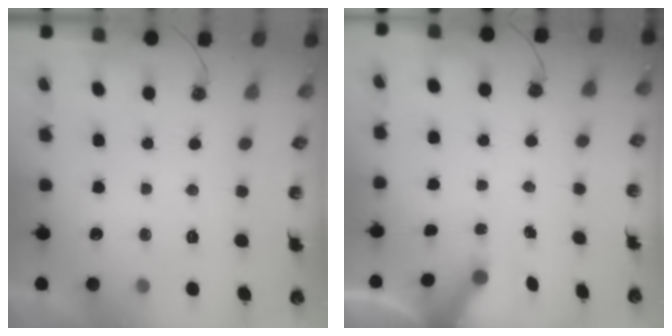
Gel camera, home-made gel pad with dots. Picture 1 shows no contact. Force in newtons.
{"total": 6.1, "press": 6.1, "slide": 0.7}